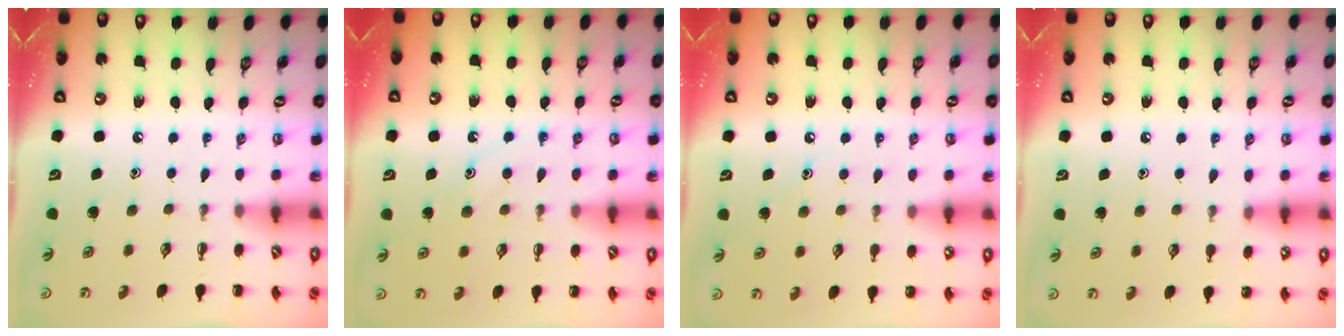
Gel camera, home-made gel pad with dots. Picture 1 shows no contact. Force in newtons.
{"total": 9.4, "press": 9.4, "slide": 0.7}
{"total": 7.3, "press": 7.1, "slide": 1.8}
{"total": 4.8, "press": 4.4, "slide": 1.8}